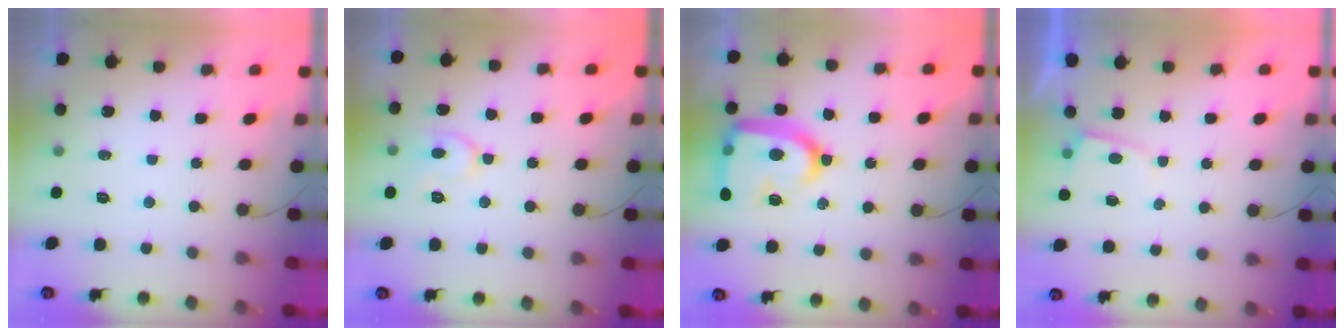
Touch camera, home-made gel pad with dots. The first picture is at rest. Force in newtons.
{"total": 8.0, "press": 8.0, "slide": 0.7}
{"total": 19.8, "press": 19.7, "slide": 1.4}
{"total": 1.6, "press": 1.5, "slide": 0.2}